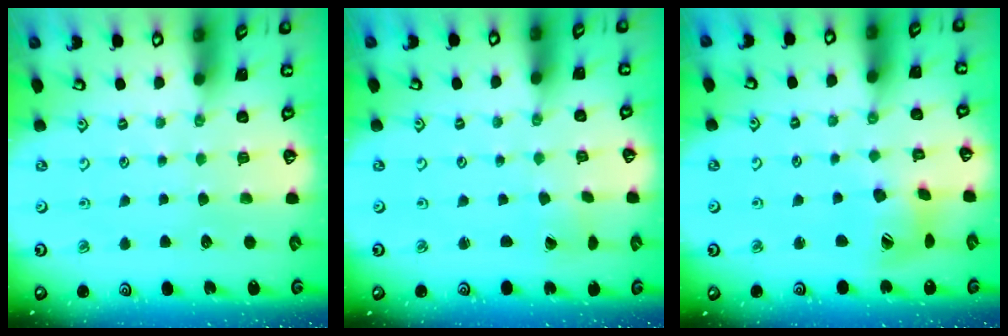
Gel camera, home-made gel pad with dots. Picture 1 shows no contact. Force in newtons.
{"total": 0.0}
{"total": 12.3, "press": 12.2, "slide": 1.1}